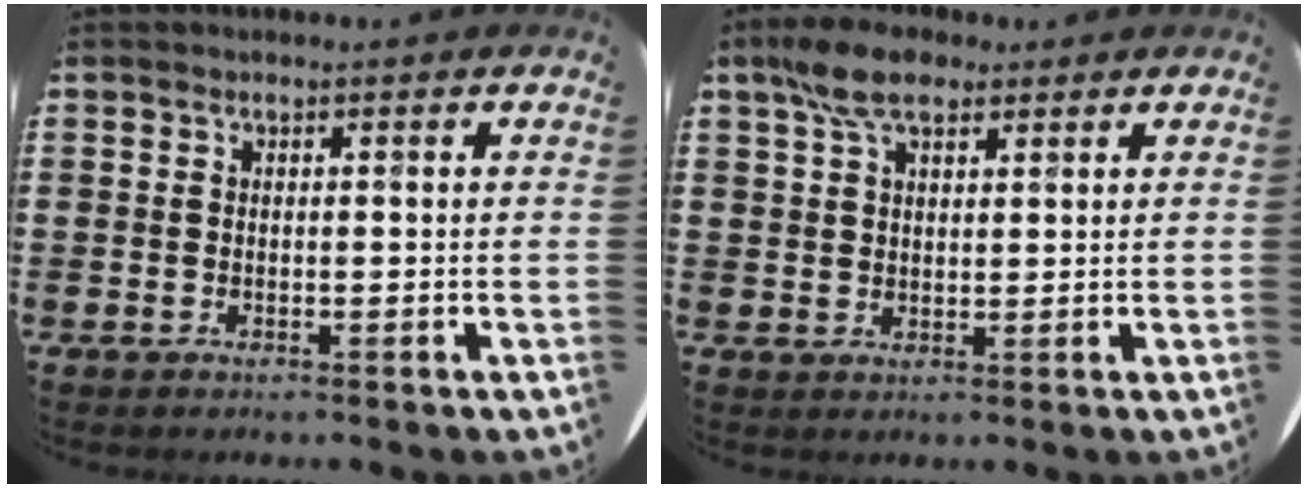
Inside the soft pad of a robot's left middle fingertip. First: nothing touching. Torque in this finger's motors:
{"motor_torque": [0.25, -0.27, -0.41, -0.09]}